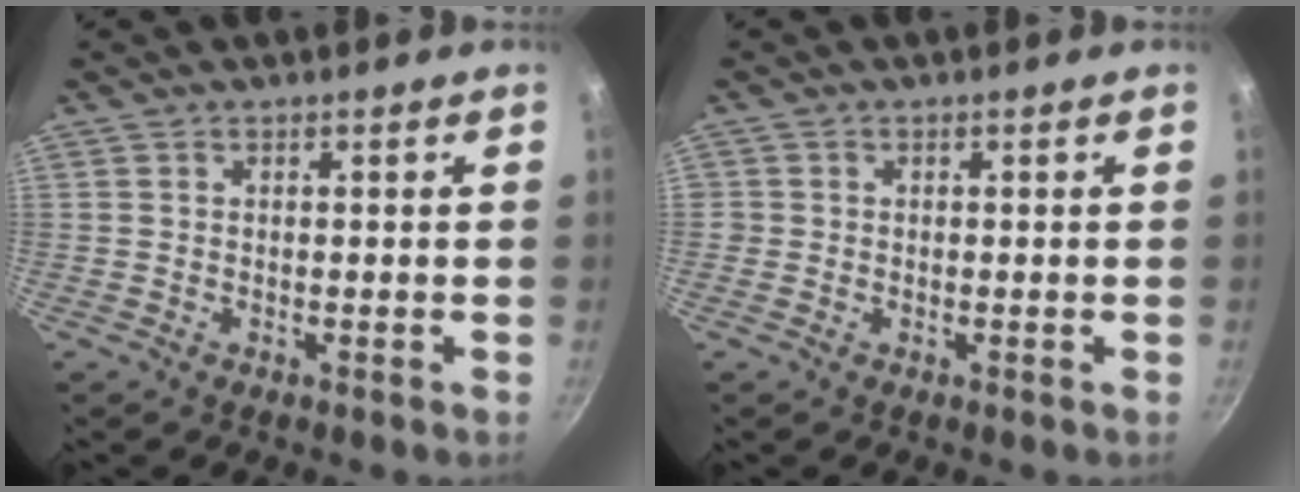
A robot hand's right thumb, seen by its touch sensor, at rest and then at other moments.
{"total": 0.9, "force": [-0.1, 0.9, 0.1], "torque": [0.001, 0.003, -0.005]}